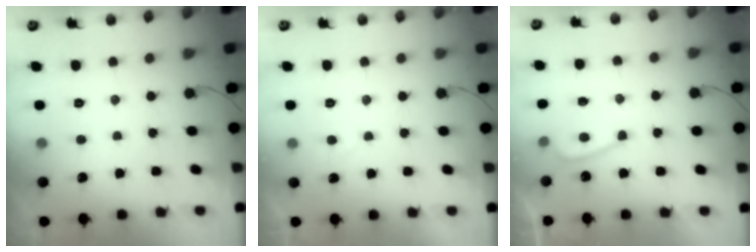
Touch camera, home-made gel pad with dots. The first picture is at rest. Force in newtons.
{"total": 2.0, "press": 2.0, "slide": 0.6}
{"total": 4.2, "press": 4.1, "slide": 1.0}